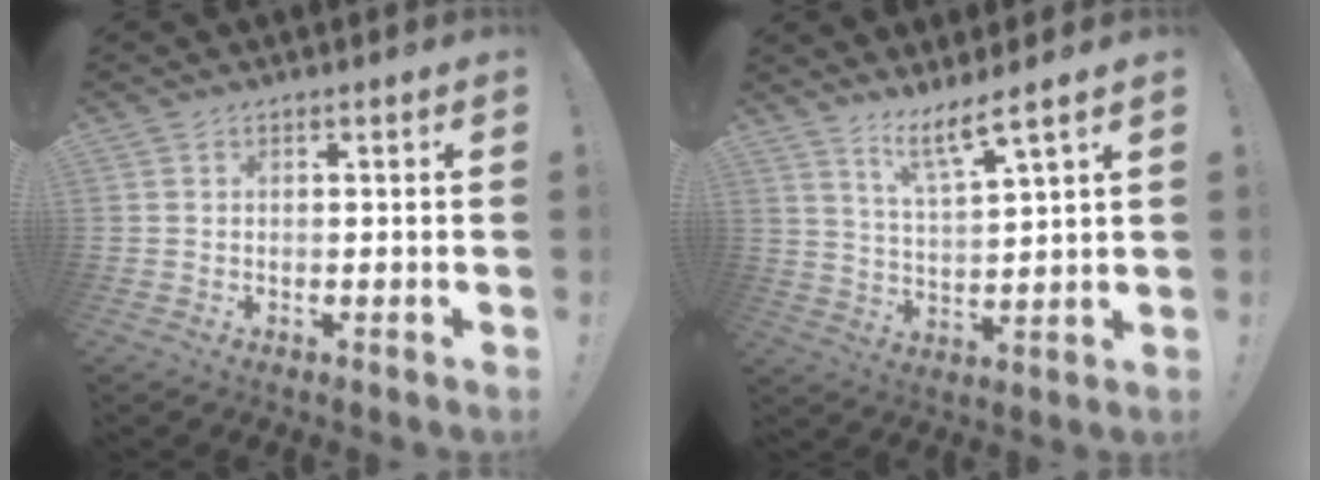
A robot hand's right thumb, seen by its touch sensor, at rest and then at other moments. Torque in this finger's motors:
{"motor_torque": [-0.83, 0.65, 0.24, 0.68, 0.07]}